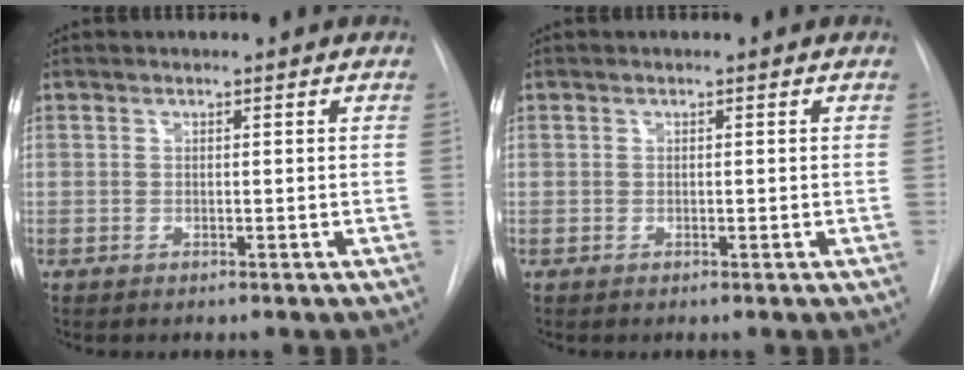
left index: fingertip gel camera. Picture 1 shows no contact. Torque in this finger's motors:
{"motor_torque": [-0.12, -0.09, -0.01, -0.01]}